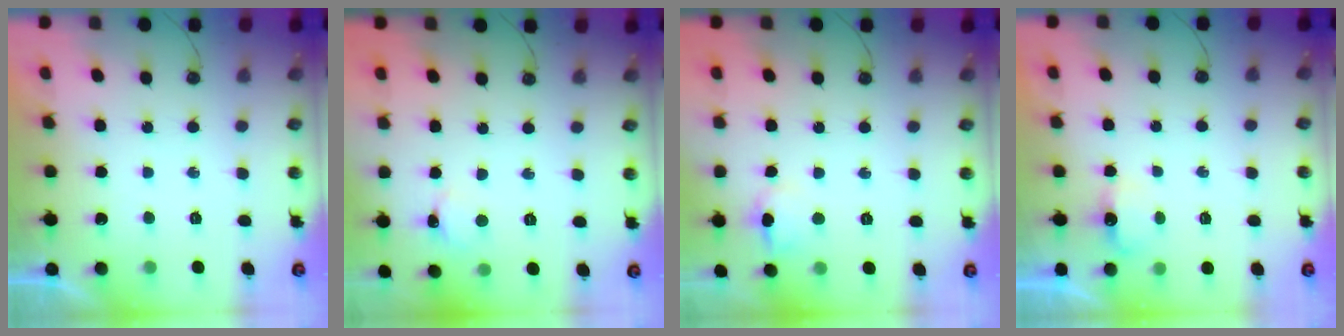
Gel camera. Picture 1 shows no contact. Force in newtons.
{"total": 2.2, "press": 2.2, "slide": 0.3}
{"total": 5.6, "press": 5.3, "slide": 1.6}
{"total": 3.8, "press": 3.8, "slide": 0.5}